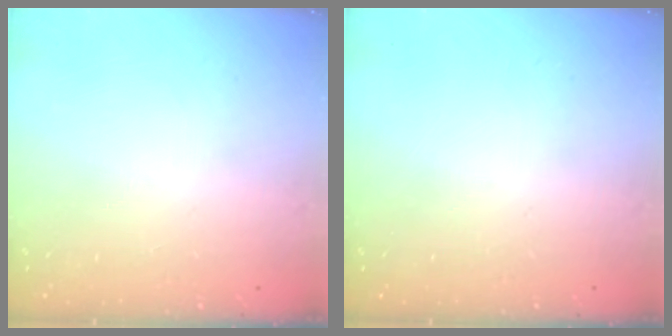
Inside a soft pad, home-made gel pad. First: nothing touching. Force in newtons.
{"total": 0.0}